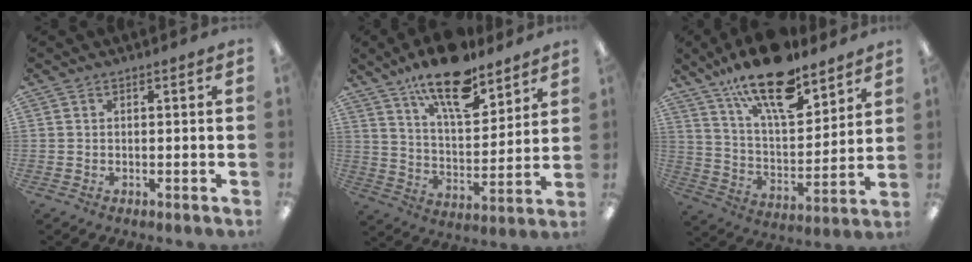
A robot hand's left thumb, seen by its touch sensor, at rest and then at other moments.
{"total": 16.9, "force": [12.8, 5.8, 9.3], "torque": [-0.158, -0.070, 0.218]}
{"total": 19.6, "force": [14.2, 7.1, 11.5], "torque": [-0.197, -0.079, 0.243]}